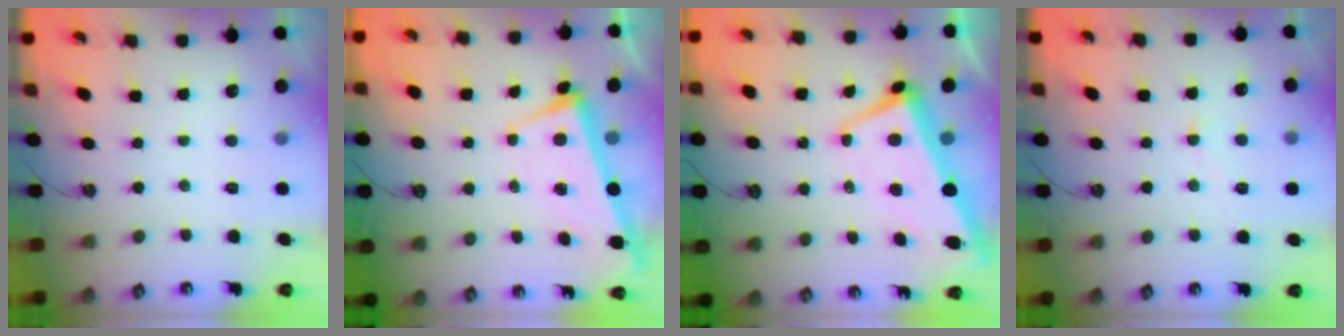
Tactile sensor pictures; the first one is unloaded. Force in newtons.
{"total": 1.4, "press": 1.1, "slide": 0.8}
{"total": 1.8, "press": 1.1, "slide": 1.3}
{"total": 2.4, "press": 2.3, "slide": 0.7}